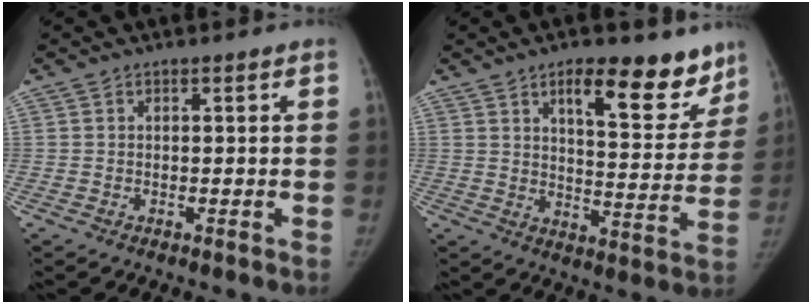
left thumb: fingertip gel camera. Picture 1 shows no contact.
{"total": 15.1, "force": [10.2, 5.9, 9.5], "torque": [-0.068, -0.062, 0.146]}